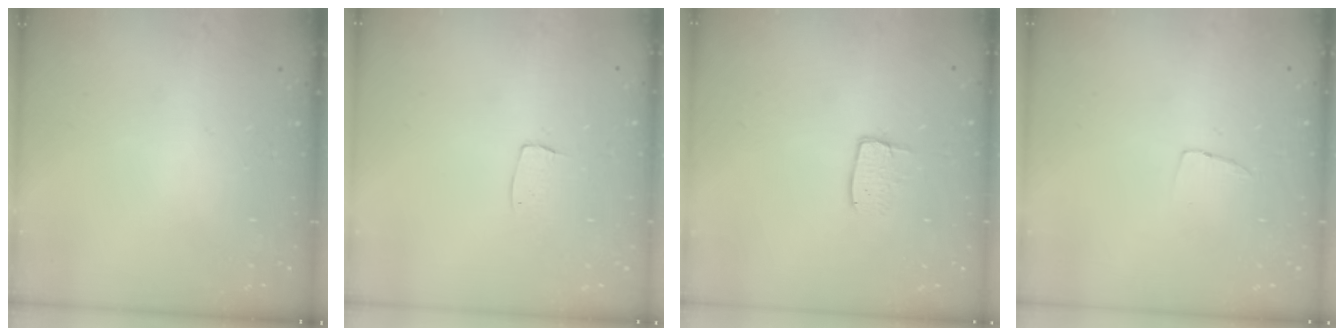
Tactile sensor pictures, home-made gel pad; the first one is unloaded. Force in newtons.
{"total": 5.2, "press": 5.2, "slide": 0.3}
{"total": 4.2, "press": 4.2, "slide": 0.3}
{"total": 2.9, "press": 2.9, "slide": 0.1}